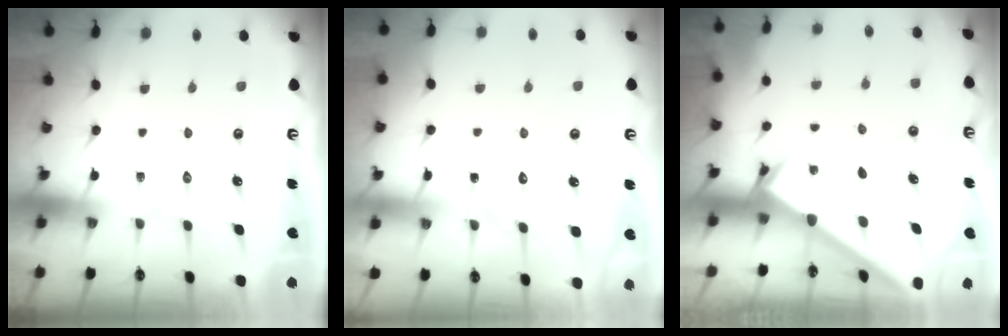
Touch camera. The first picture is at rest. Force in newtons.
{"total": 8.7, "press": 8.7, "slide": 0.6}
{"total": 1.9, "press": 1.9, "slide": 0.1}